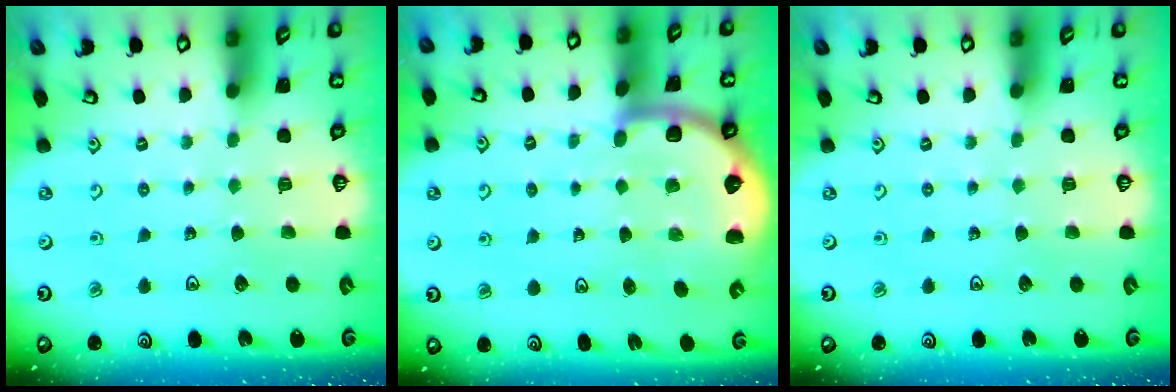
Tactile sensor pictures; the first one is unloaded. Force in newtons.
{"total": 6.5, "press": 6.1, "slide": 2.4}
{"total": 0.0}